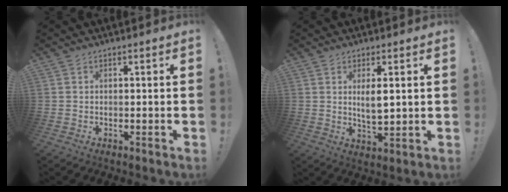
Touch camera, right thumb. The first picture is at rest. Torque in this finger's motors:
{"motor_torque": [0.08, 0.12, 0.35, 0.37, -0.02]}